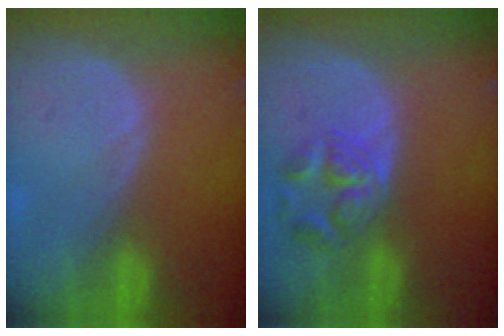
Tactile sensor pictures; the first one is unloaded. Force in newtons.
{"total": 5.4, "press": 5.3, "slide": 1.0}